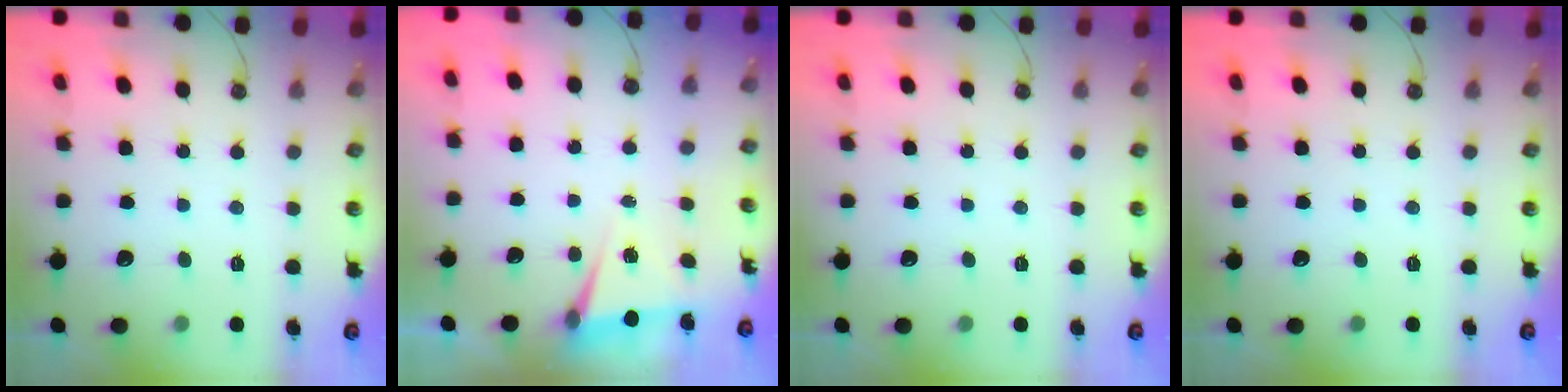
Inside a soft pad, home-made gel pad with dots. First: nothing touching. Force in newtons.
{"total": 5.2, "press": 2.7, "slide": 4.5}
{"total": 0.0}
{"total": 0.0}